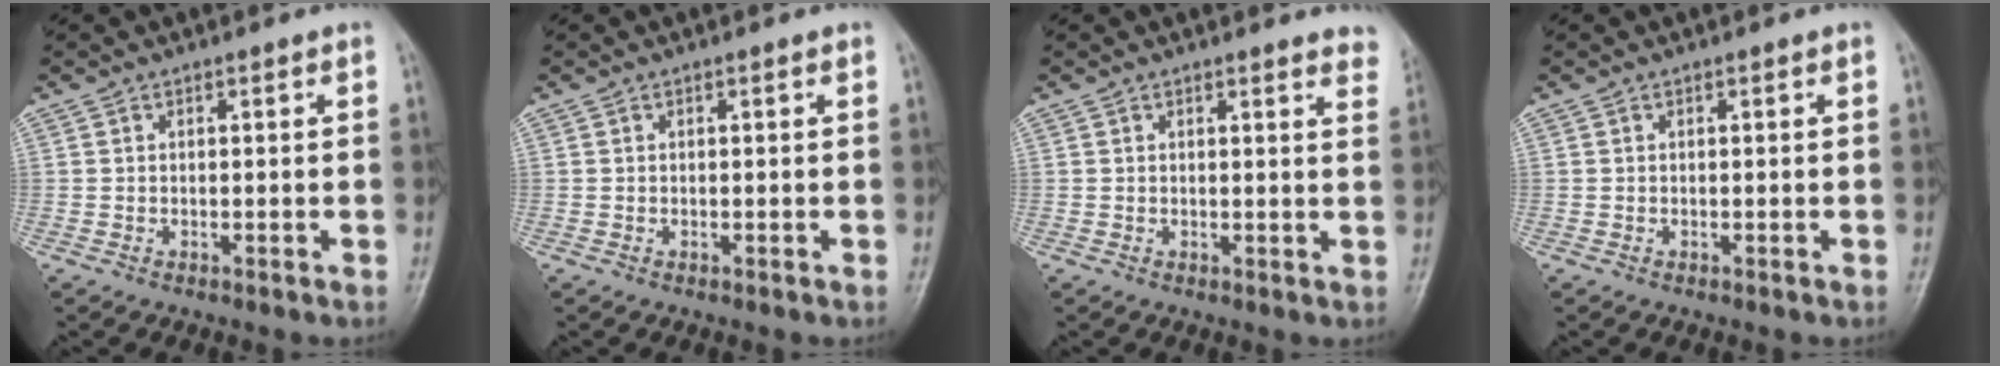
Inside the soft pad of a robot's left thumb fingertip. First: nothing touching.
{"total": 0.0}
{"total": 5.2, "force": [4.9, 1.1, 1.3], "torque": [0.007, -0.022, 0.032]}
{"total": 0.0}